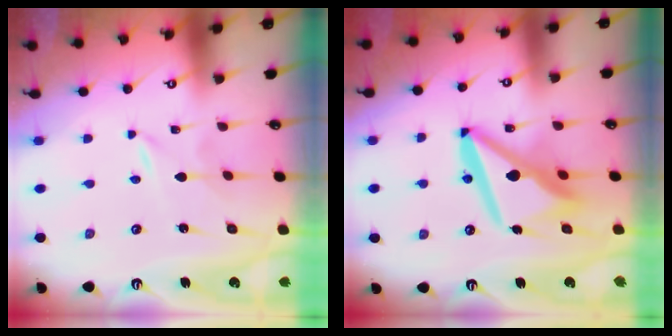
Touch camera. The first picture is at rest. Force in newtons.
{"total": 14.4, "press": 14.3, "slide": 1.8}